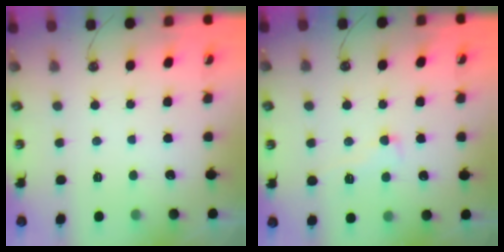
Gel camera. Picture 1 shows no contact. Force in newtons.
{"total": 1.2, "press": 0.9, "slide": 0.8}